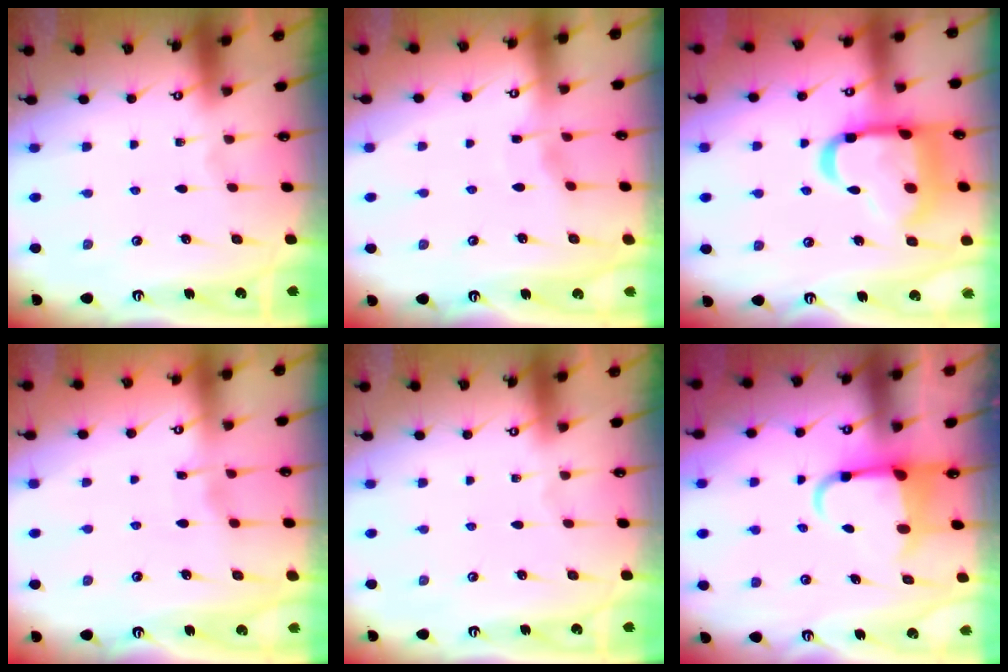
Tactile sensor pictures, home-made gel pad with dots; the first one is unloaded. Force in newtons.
{"total": 2.7, "press": 2.7, "slide": 0.3}
{"total": 21.6, "press": 21.5, "slide": 1.9}
{"total": 3.6, "press": 3.6, "slide": 0.4}
{"total": 0.0}
{"total": 5.9, "press": 5.7, "slide": 1.4}